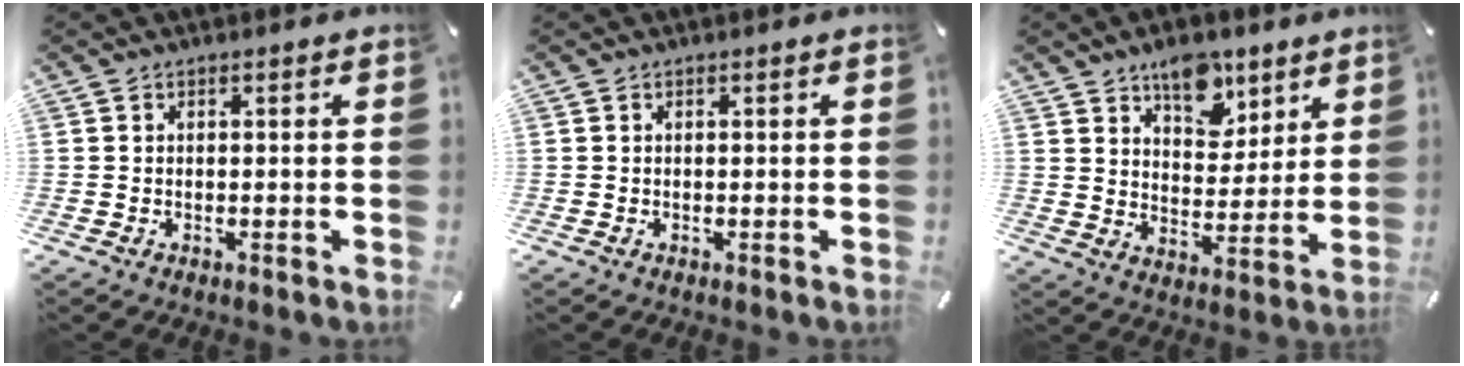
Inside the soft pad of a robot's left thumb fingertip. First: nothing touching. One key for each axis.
{"total": 0.0}
{"total": 11.4, "fx": 7.8, "fy": 6.9, "fz": 4.6, "tx": -0.048, "ty": -0.050, "tz": 0.138}